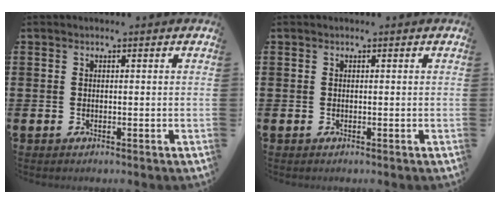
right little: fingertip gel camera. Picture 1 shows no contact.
{"total": 0.0}